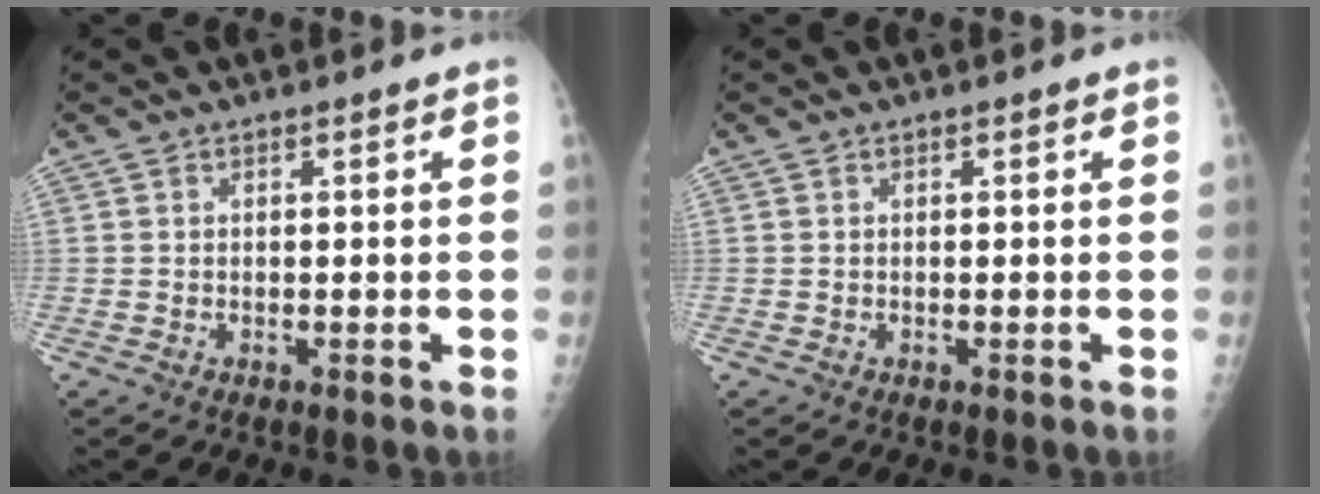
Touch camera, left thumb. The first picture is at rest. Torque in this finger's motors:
{"motor_torque": [0.00, 0.00, 0.00, 0.00, 0.00]}